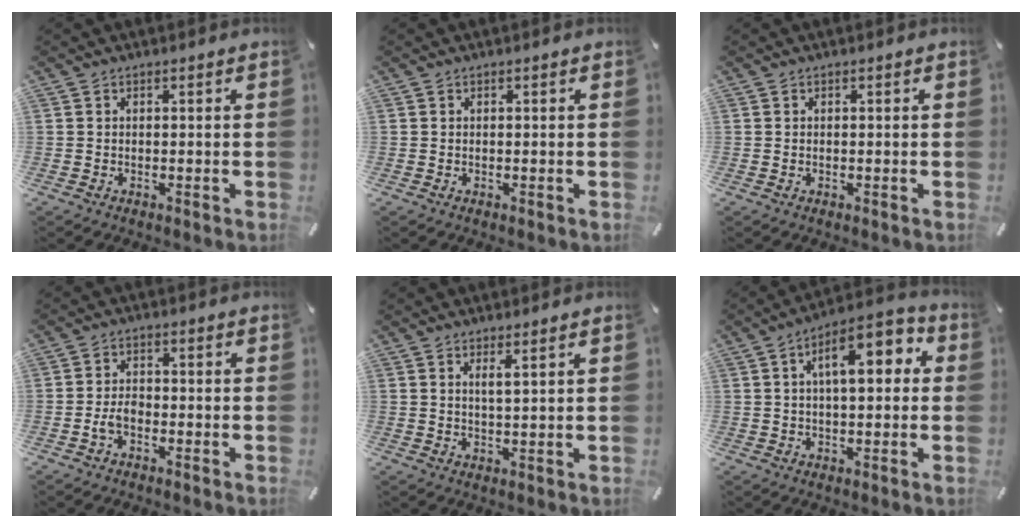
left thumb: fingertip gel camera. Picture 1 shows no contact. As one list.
[{"total": 0.0}, {"total": 0.0}, {"total": 3.5, "force": [-1.8, 1.8, 2.3], "torque": [-0.043, 0.011, -0.034]}, {"total": 2.6, "force": [1.5, 0.0, 2.1], "torque": [-0.044, -0.001, 0.025]}, {"total": 11.5, "force": [3.1, 5.2, 9.8], "torque": [-0.146, -0.002, 0.048]}]